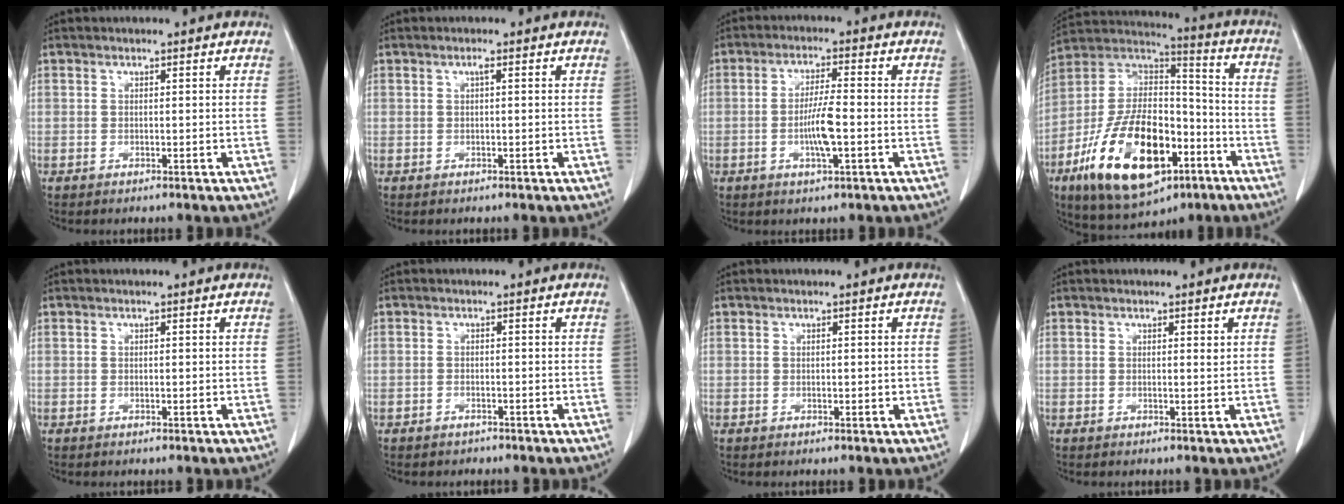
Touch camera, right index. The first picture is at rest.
{"total": 0.6, "force": [0.2, 0.0, 0.6], "torque": [-0.011, 0.002, 0.003]}
{"total": 5.9, "force": [-1.3, 0.7, 5.7], "torque": [-0.112, -0.003, -0.024]}
{"total": 22.4, "force": [-9.7, 10.7, 17.1], "torque": [-0.338, 0.001, -0.157]}
{"total": 0.0}
{"total": 1.2, "force": [-1.0, 0.7, 0.0], "torque": [-0.007, 0.002, -0.015]}
{"total": 1.0, "force": [0.0, 0.5, 0.9], "torque": [-0.014, 0.001, 0.003]}
{"total": 0.6, "force": [0.3, 0.3, 0.4], "torque": [0.000, 0.000, 0.003]}